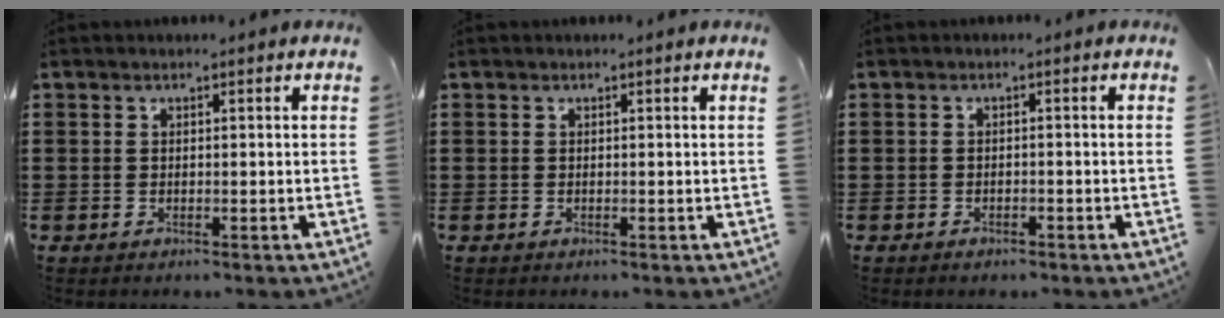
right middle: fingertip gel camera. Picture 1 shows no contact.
{"total": 0.0}
{"total": 1.0, "force": [-0.9, 0.5, 0.2], "torque": [-0.007, -0.001, -0.019]}